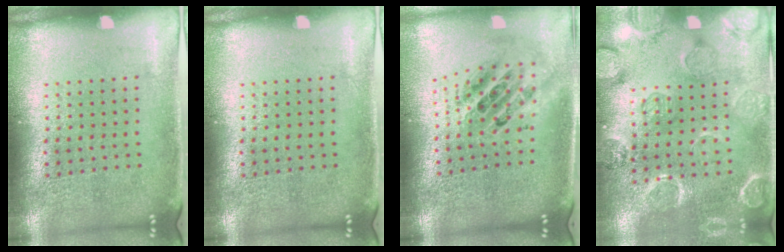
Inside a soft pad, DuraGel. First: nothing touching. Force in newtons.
{"total": 0.0}
{"total": 2.0, "press": 1.5, "slide": 1.3}
{"total": 2.4, "press": 2.2, "slide": 0.8}